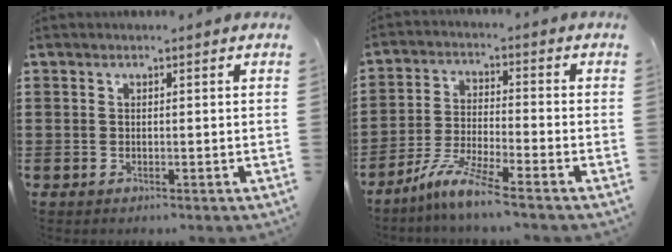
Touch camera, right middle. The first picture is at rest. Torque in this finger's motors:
{"motor_torque": [1.82, -0.32, 0.50, 0.15]}